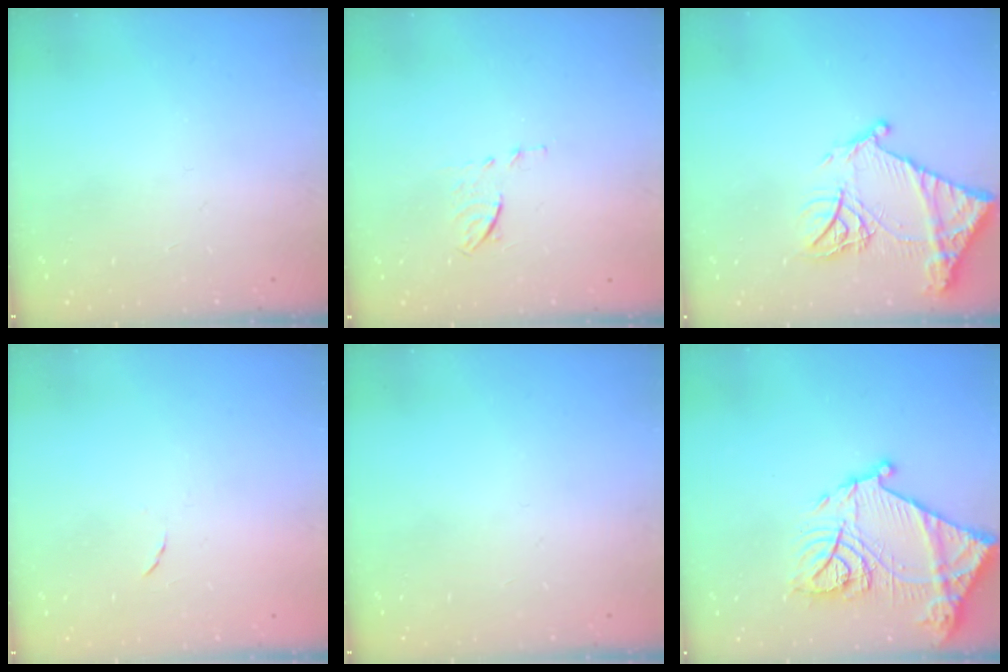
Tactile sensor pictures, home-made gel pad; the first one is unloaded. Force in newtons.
{"total": 6.2, "press": 6.1, "slide": 1.0}
{"total": 17.2, "press": 17.1, "slide": 1.7}
{"total": 4.2, "press": 4.2, "slide": 0.5}
{"total": 0.0}
{"total": 20.6, "press": 20.5, "slide": 1.8}